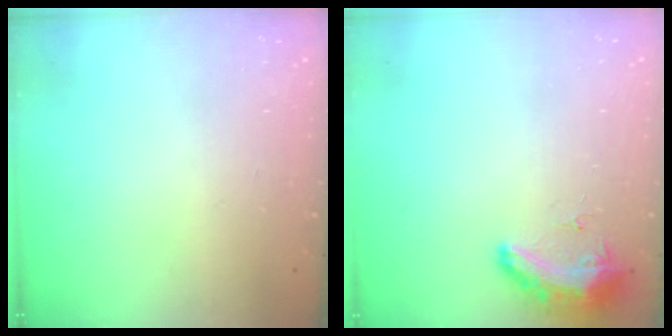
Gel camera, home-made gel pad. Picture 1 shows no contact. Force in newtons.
{"total": 8.3, "press": 8.3, "slide": 0.9}